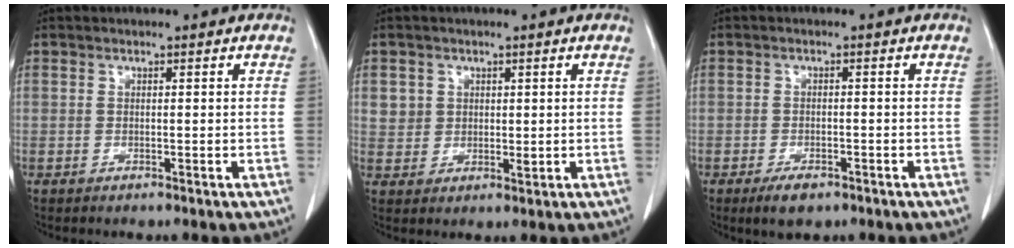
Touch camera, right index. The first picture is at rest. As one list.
[{"total": 3.5, "force": [1.3, 3.1, 0.7], "torque": [-0.005, -0.005, 0.026]}, {"total": 3.6, "force": [-2.3, 1.6, 2.2], "torque": [-0.041, -0.004, -0.032]}]